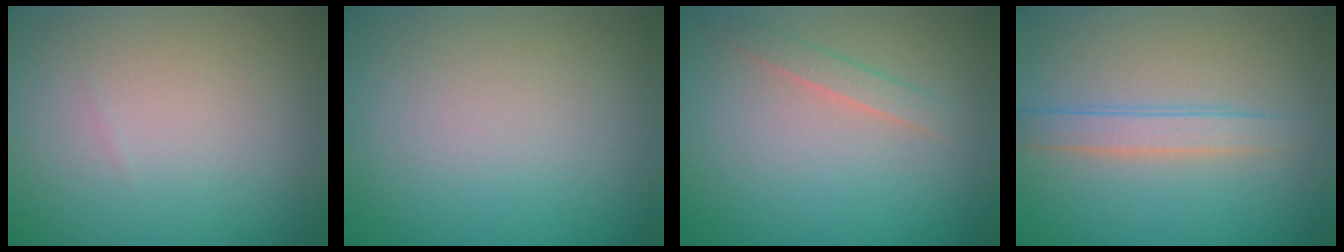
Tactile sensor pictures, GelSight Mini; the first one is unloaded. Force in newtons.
{"total": 0.0}
{"total": 1.3, "press": 1.3, "slide": 0.1}
{"total": 2.1, "press": 2.1, "slide": 0.1}